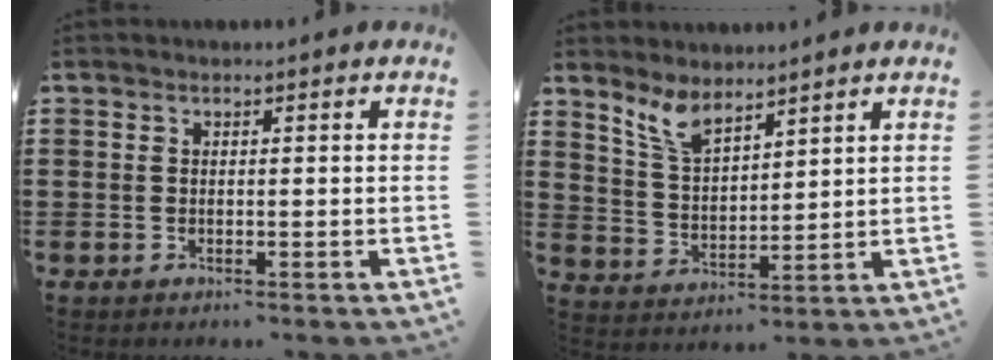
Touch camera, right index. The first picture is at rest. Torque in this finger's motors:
{"motor_torque": [0.87, 0.82, 0.26, 0.06]}